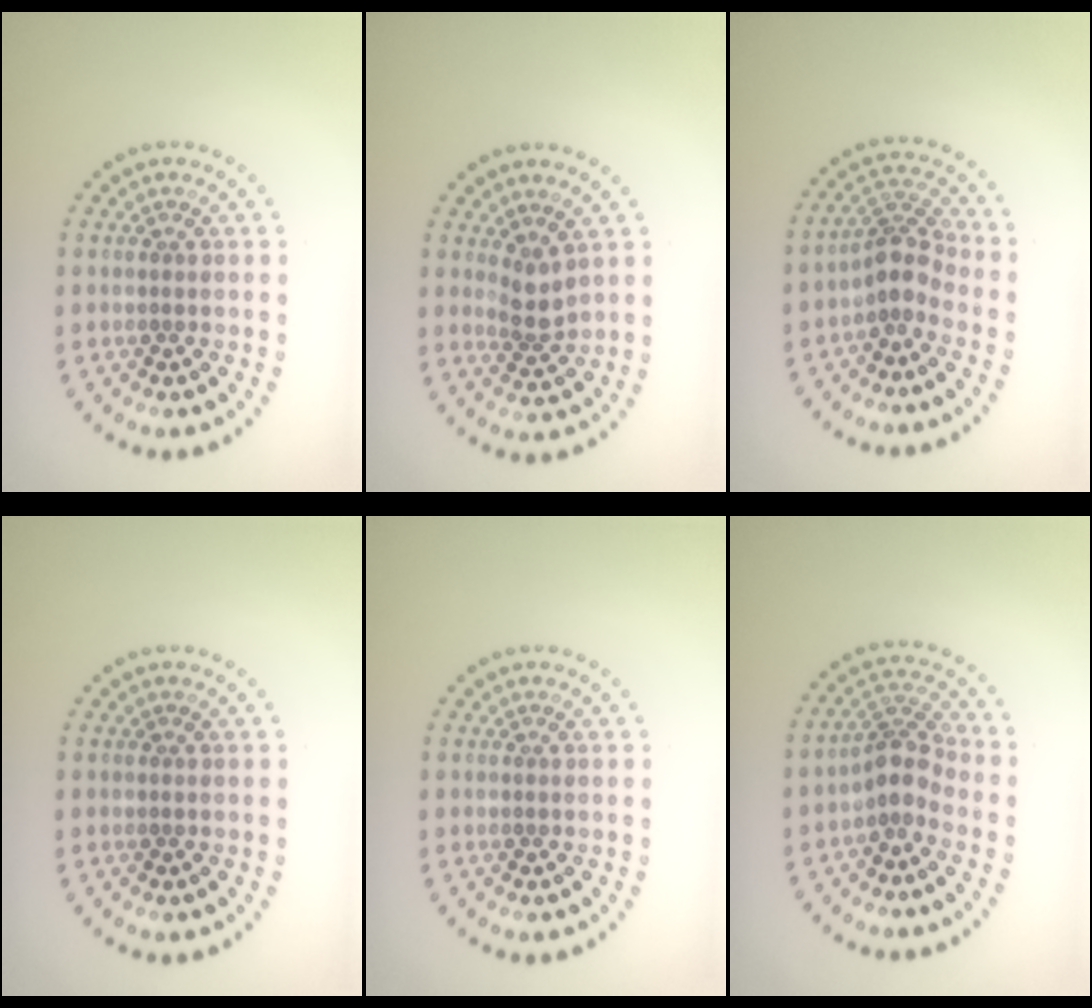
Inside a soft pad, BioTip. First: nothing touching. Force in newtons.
{"total": 2.0, "press": 1.6, "slide": 1.2}
{"total": 2.9, "press": 2.2, "slide": 1.8}
{"total": 0.0}
{"total": 0.0}
{"total": 2.9, "press": 2.2, "slide": 1.8}